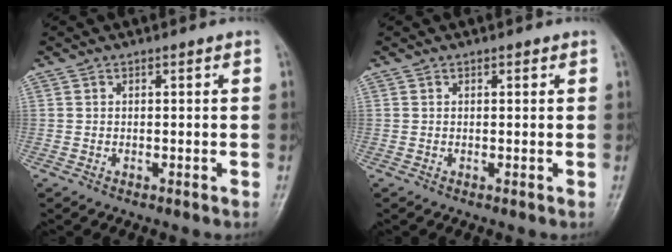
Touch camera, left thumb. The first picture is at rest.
{"total": 0.8, "force": [0.4, 0.4, 0.5], "torque": [-0.003, -0.001, 0.004]}